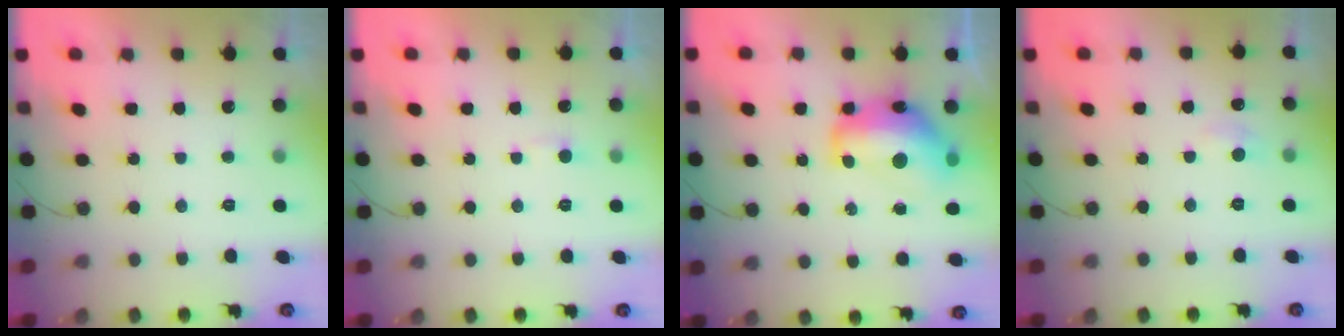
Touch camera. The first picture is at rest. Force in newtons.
{"total": 2.7, "press": 2.7, "slide": 0.4}
{"total": 15.0, "press": 14.9, "slide": 1.4}
{"total": 5.9, "press": 5.9, "slide": 0.9}